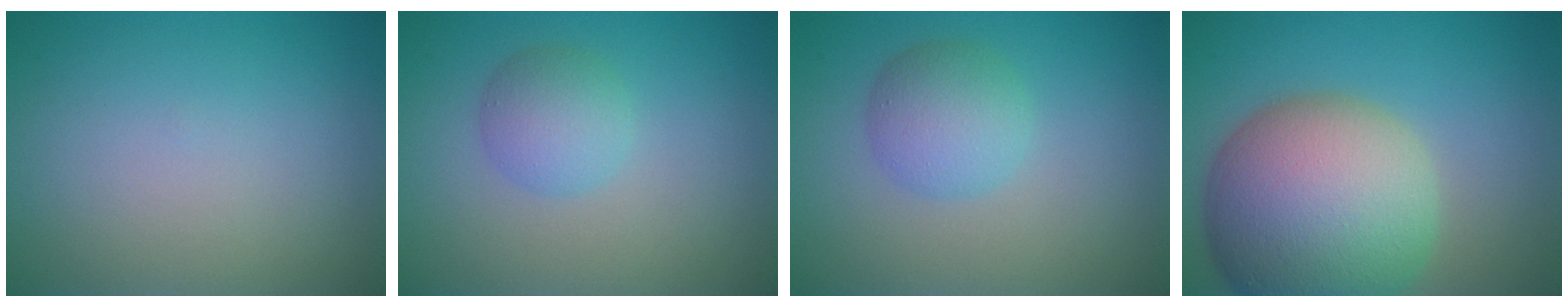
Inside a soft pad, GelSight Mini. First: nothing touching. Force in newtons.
{"total": 2.8, "press": 2.8, "slide": 0.1}
{"total": 3.5, "press": 3.5, "slide": 0.1}
{"total": 14.6, "press": 14.6, "slide": 1.3}